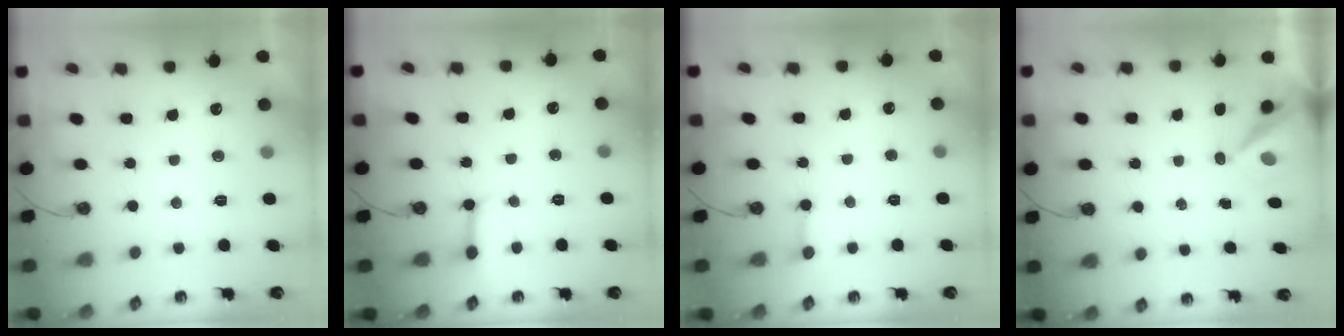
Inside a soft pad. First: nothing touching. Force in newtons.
{"total": 2.8, "press": 2.8, "slide": 0.3}
{"total": 3.2, "press": 3.2, "slide": 0.2}
{"total": 7.8, "press": 7.7, "slide": 0.8}